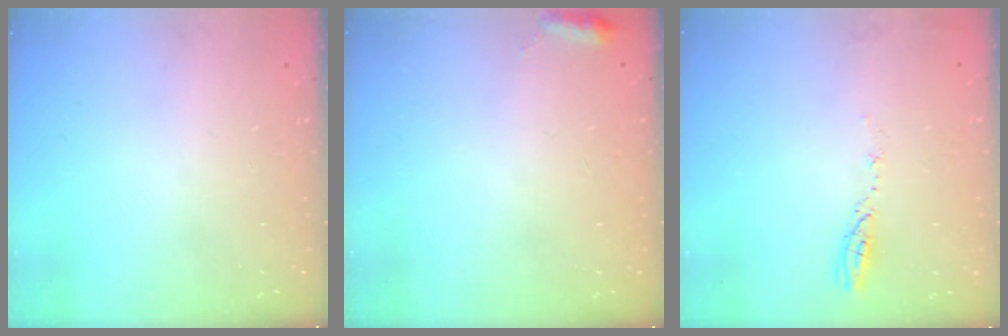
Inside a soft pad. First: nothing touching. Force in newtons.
{"total": 5.1, "press": 5.0, "slide": 0.8}
{"total": 3.7, "press": 3.7, "slide": 0.3}